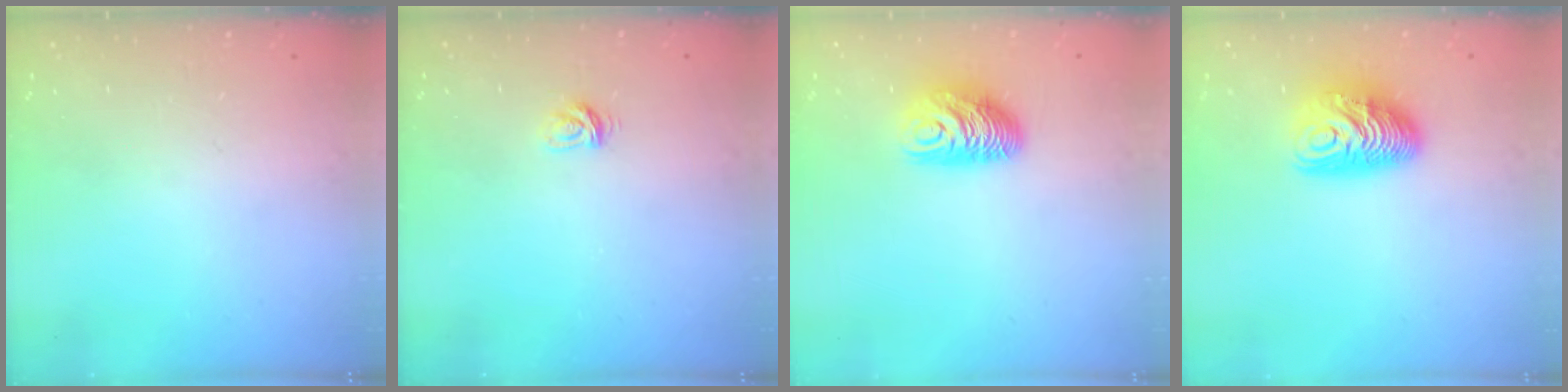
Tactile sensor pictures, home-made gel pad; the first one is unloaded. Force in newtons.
{"total": 3.3, "press": 3.2, "slide": 0.5}
{"total": 9.8, "press": 9.8, "slide": 0.9}
{"total": 11.0, "press": 11.0, "slide": 0.4}